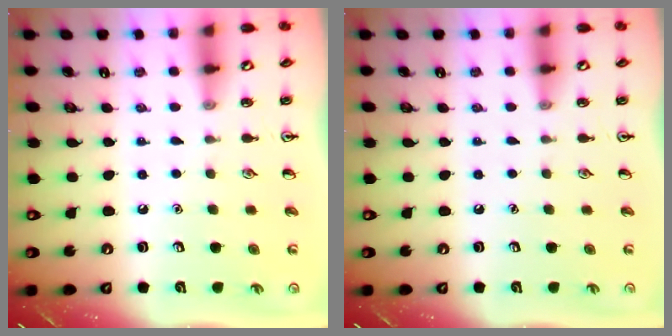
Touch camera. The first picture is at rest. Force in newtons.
{"total": 0.0}